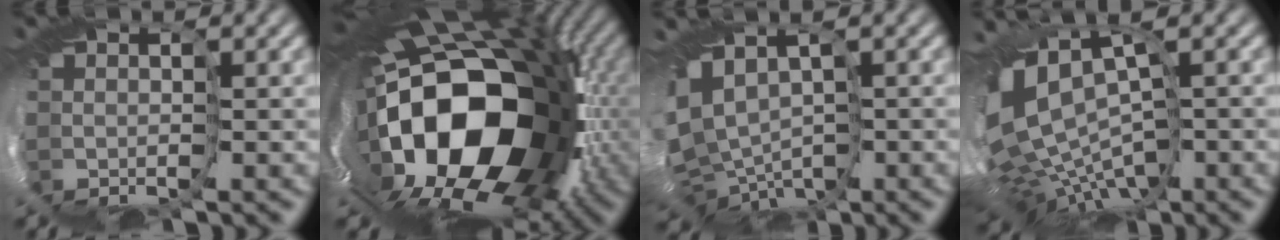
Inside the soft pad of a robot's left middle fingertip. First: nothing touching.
{"total": 16.8, "force": [-1.7, 10.2, 13.2], "torque": [-0.235, -0.026, -0.069]}
{"total": 6.1, "force": [-1.5, 3.9, 4.4], "torque": [-0.126, -0.006, 0.001]}
{"total": 7.5, "force": [-2.1, 2.7, 6.7], "torque": [-0.138, 0.005, 0.005]}